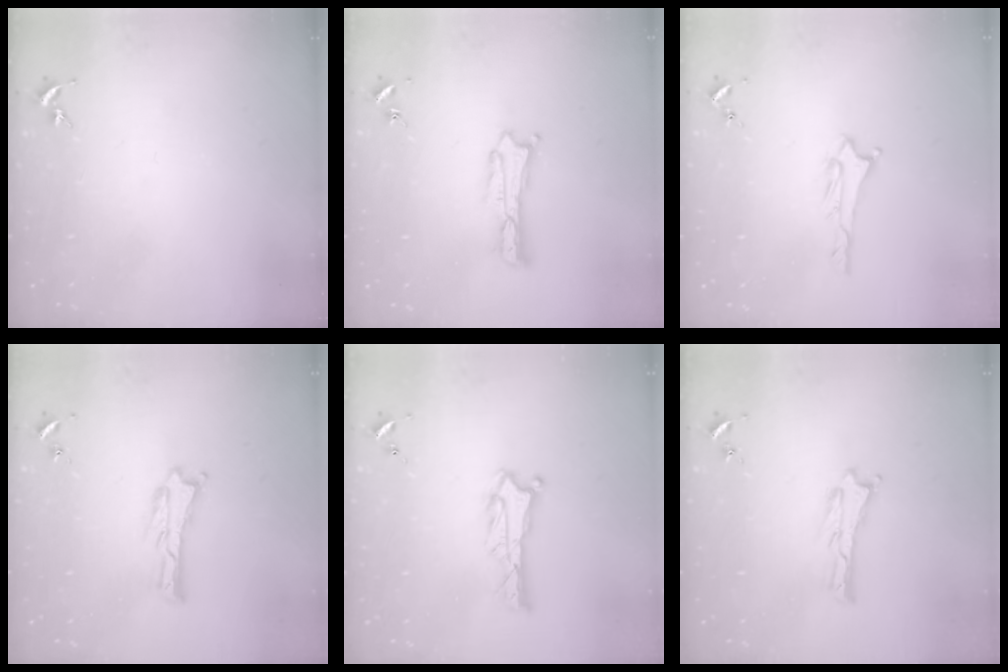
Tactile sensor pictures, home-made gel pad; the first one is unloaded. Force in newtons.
{"total": 0.6, "press": 0.6, "slide": 0.2}
{"total": 0.8, "press": 0.8, "slide": 0.1}
{"total": 0.0}
{"total": 0.7, "press": 0.7, "slide": 0.1}
{"total": 0.0}